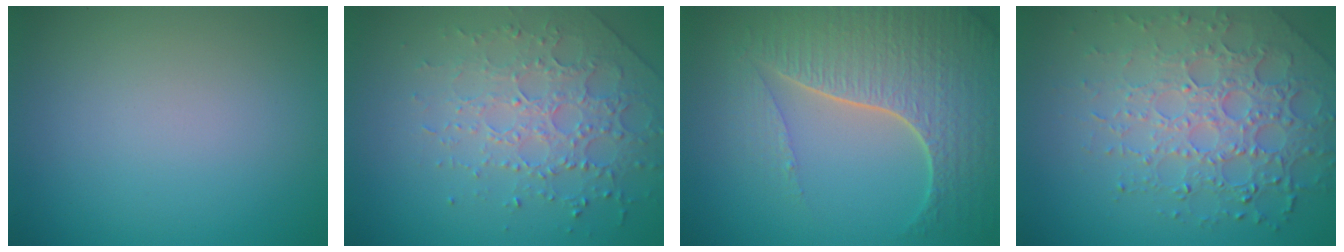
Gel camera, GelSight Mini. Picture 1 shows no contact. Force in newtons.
{"total": 3.8, "press": 3.6, "slide": 1.2}
{"total": 7.8, "press": 5.4, "slide": 5.7}
{"total": 6.7, "press": 4.9, "slide": 4.5}